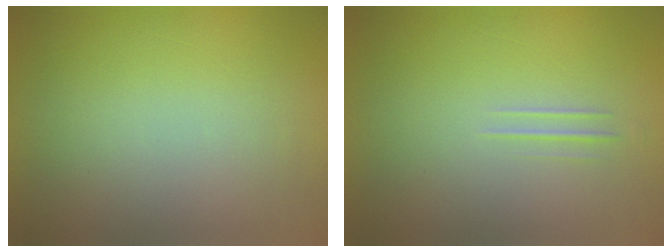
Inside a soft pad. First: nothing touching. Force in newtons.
{"total": 1.5}